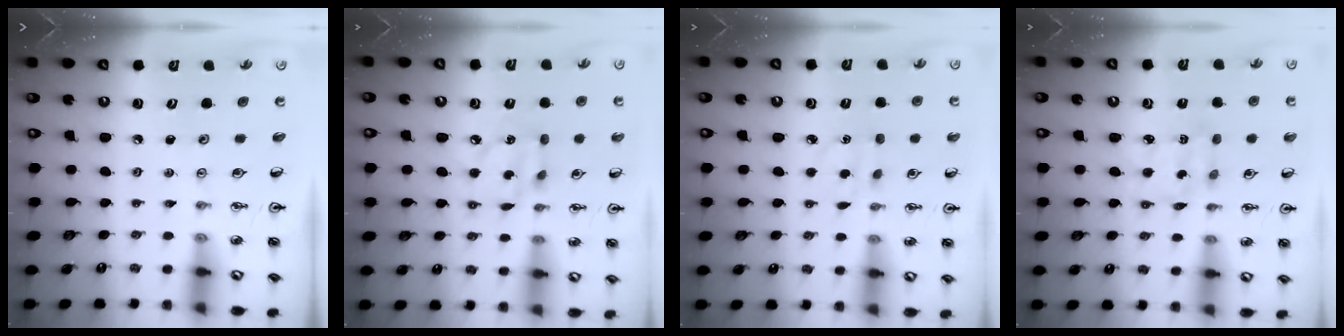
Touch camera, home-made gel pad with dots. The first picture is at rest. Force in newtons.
{"total": 7.0, "press": 7.0, "slide": 0.4}
{"total": 3.9, "press": 3.8, "slide": 0.4}
{"total": 2.9, "press": 2.9, "slide": 0.2}